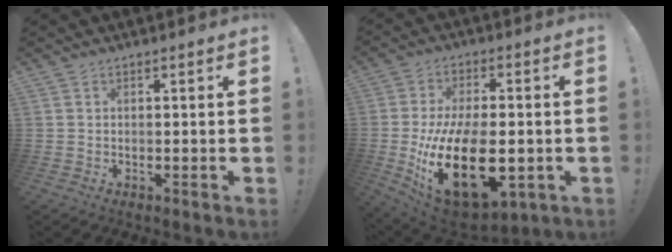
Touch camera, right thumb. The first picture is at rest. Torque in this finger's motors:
{"motor_torque": [1.86, 3.14, 1.73, -1.03, 0.81]}